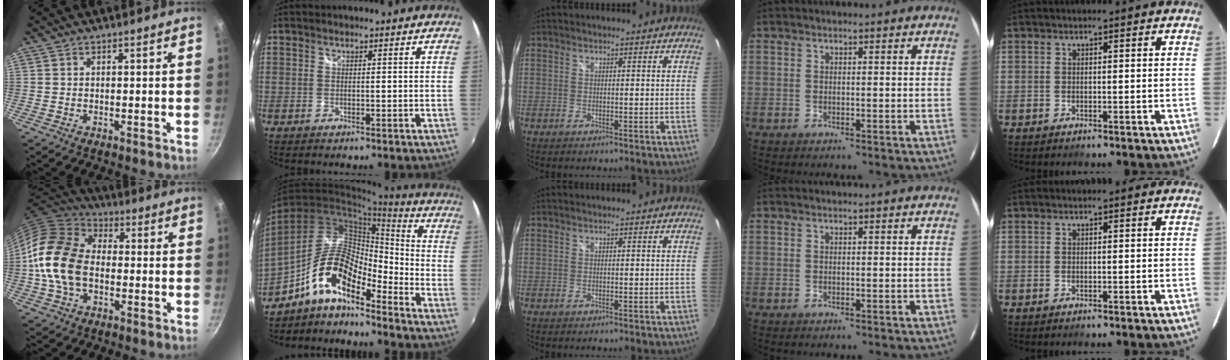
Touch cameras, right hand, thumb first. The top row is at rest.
{"thumb": {"total": 16.3, "force": [-1.3, 11.3, 11.6], "torque": [-0.199, 0.027, -0.040]}, "index": {"total": 13.3, "force": [-9.1, 4.4, 8.6], "torque": [-0.163, 0.016, -0.175]}}